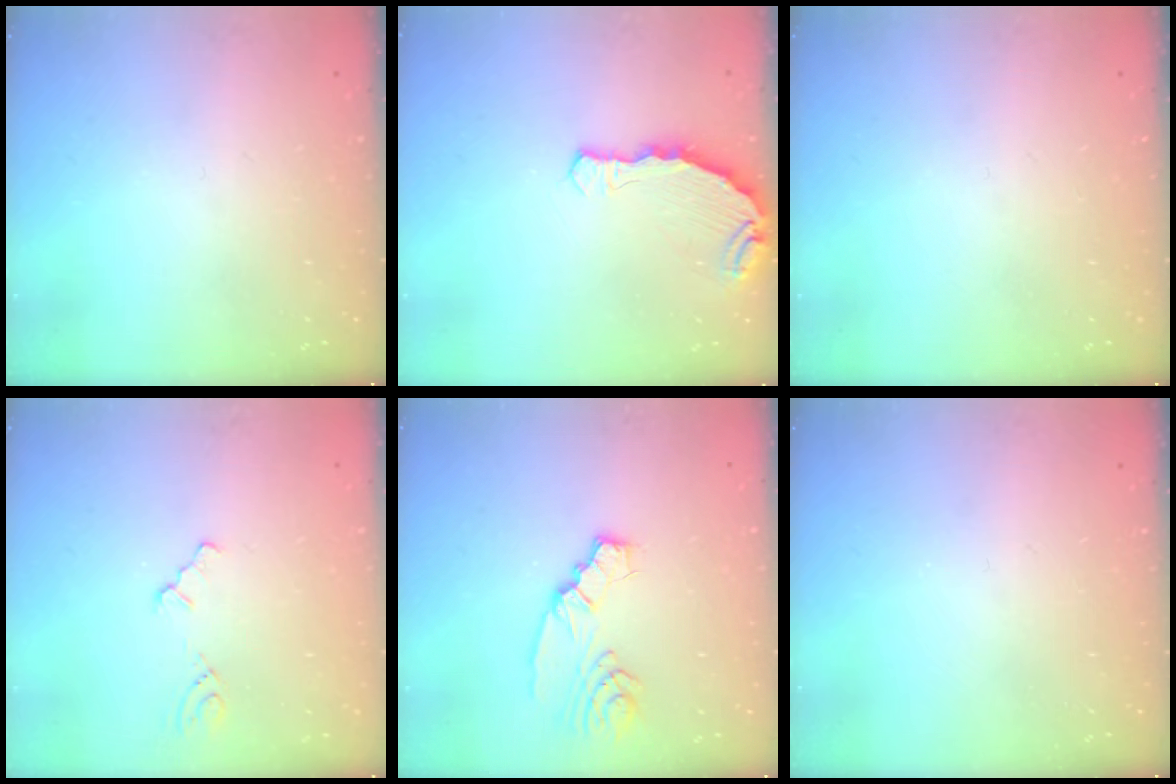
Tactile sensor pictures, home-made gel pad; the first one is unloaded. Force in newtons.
{"total": 8.1, "press": 6.5, "slide": 4.9}
{"total": 0.0}
{"total": 1.5, "press": 1.5, "slide": 0.2}
{"total": 5.9, "press": 5.9, "slide": 0.2}
{"total": 0.0}